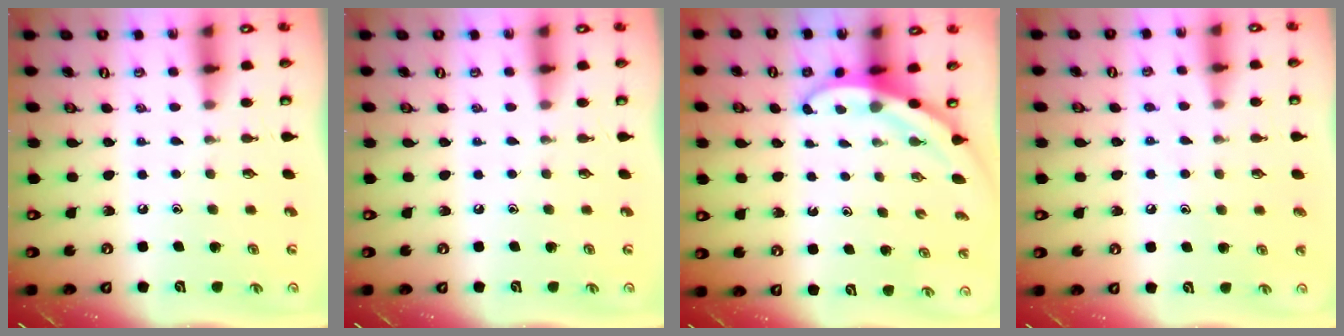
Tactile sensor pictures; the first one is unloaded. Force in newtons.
{"total": 0.0}
{"total": 3.0, "press": 3.0, "slide": 0.2}
{"total": 5.8, "press": 5.8, "slide": 0.6}